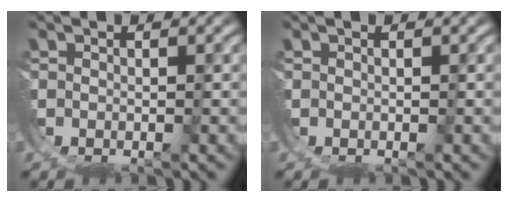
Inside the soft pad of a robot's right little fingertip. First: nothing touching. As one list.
[{"total": 0.0}]